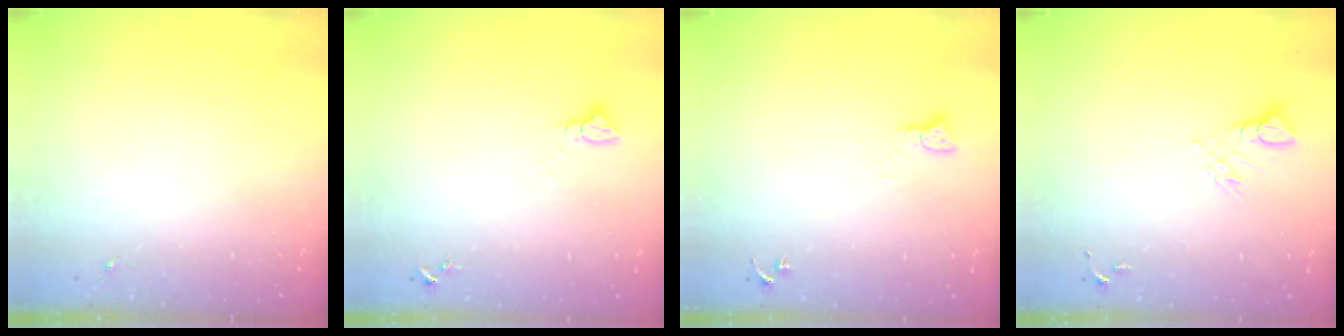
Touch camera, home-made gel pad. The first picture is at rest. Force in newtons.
{"total": 3.0, "press": 3.0, "slide": 0.1}
{"total": 2.3, "press": 2.3, "slide": 0.2}
{"total": 6.6, "press": 6.6, "slide": 0.5}